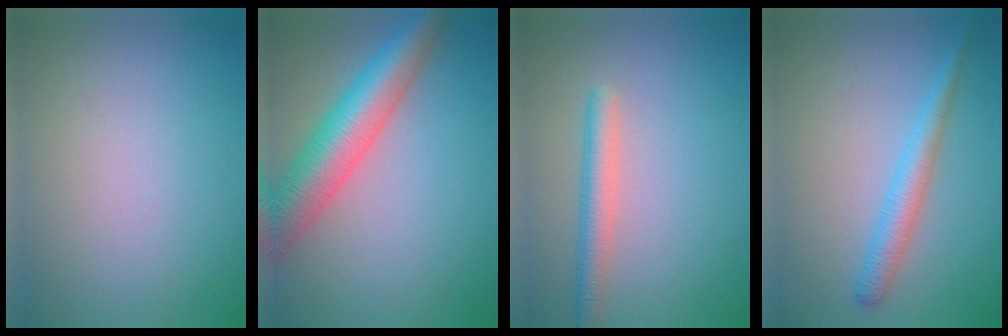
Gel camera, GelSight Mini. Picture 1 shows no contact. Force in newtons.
{"total": 8.1, "press": 8.1, "slide": 0.3}
{"total": 2.7, "press": 2.7, "slide": 0.3}
{"total": 2.8, "press": 2.8, "slide": 0.1}